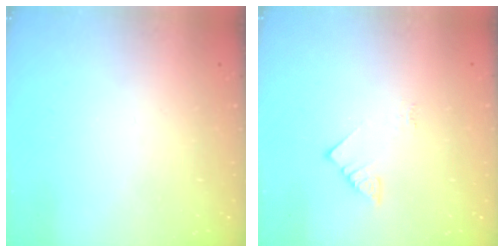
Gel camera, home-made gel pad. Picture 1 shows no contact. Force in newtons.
{"total": 3.6, "press": 3.6, "slide": 0.5}